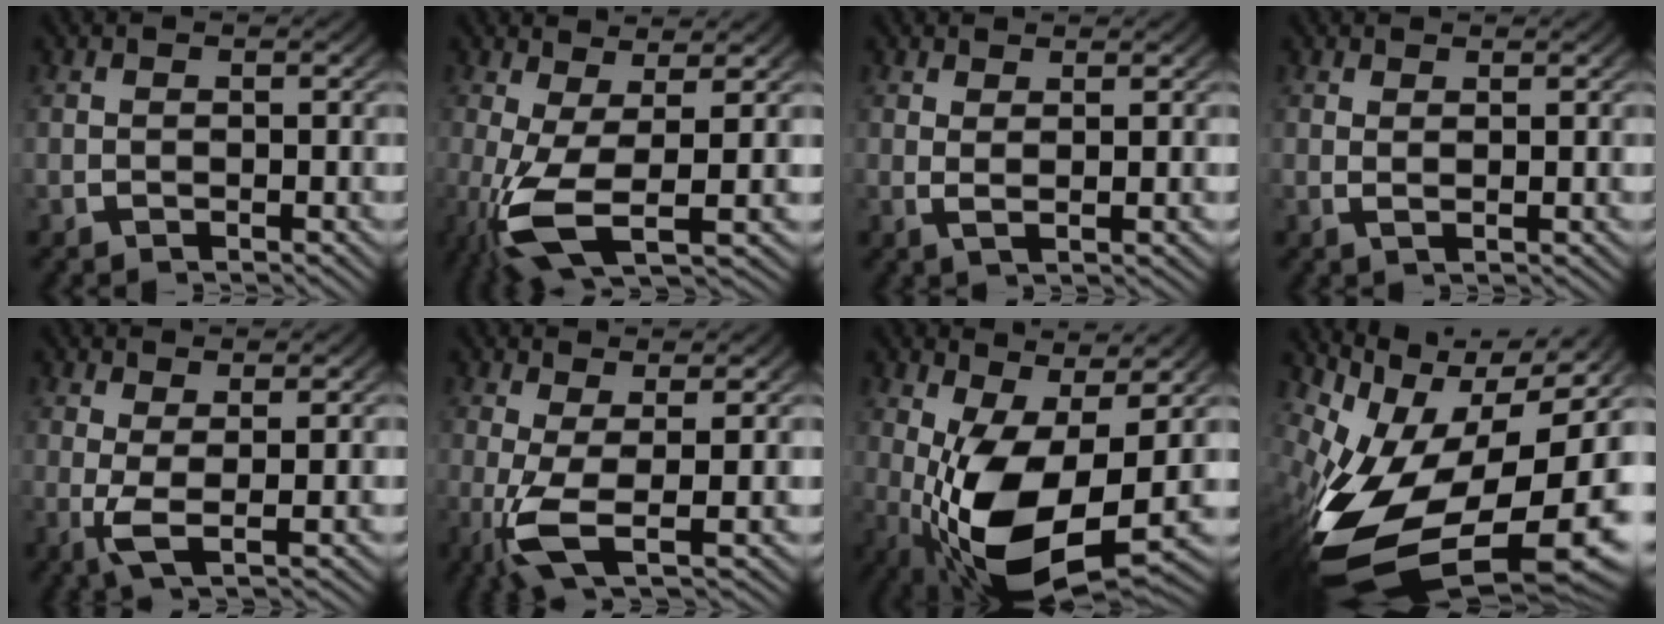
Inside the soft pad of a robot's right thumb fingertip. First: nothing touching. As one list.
[{"total": 8.7, "force": [-1.6, 4.0, 7.5], "torque": [-0.166, -0.038, -0.009]}, {"total": 1.7, "force": [1.0, 0.1, 1.4], "torque": [-0.028, -0.008, 0.023]}, {"total": 1.1, "force": [0.8, 0.0, 0.7], "torque": [-0.015, -0.006, 0.019]}, {"total": 3.4, "force": [0.5, 1.0, 3.2], "torque": [-0.071, -0.018, 0.017]}, {"total": 6.5, "force": [-0.9, 2.7, 5.8], "torque": [-0.132, -0.033, -0.002]}, {"total": 12.3, "force": [-1.2, 6.4, 10.4], "torque": [-0.202, -0.058, 0.012]}, {"total": 21.5, "force": [-3.7, 12.3, 17.2], "torque": [-0.336, -0.078, -0.010]}]